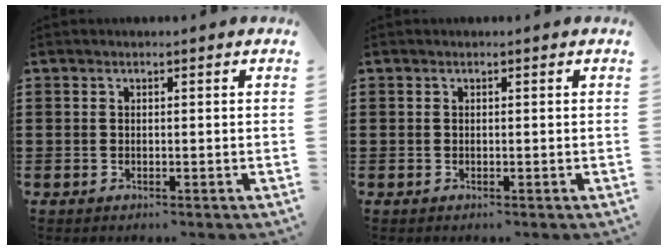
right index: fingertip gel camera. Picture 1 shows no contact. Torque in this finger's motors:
{"motor_torque": [-0.19, 0.19, 0.00, -0.01]}